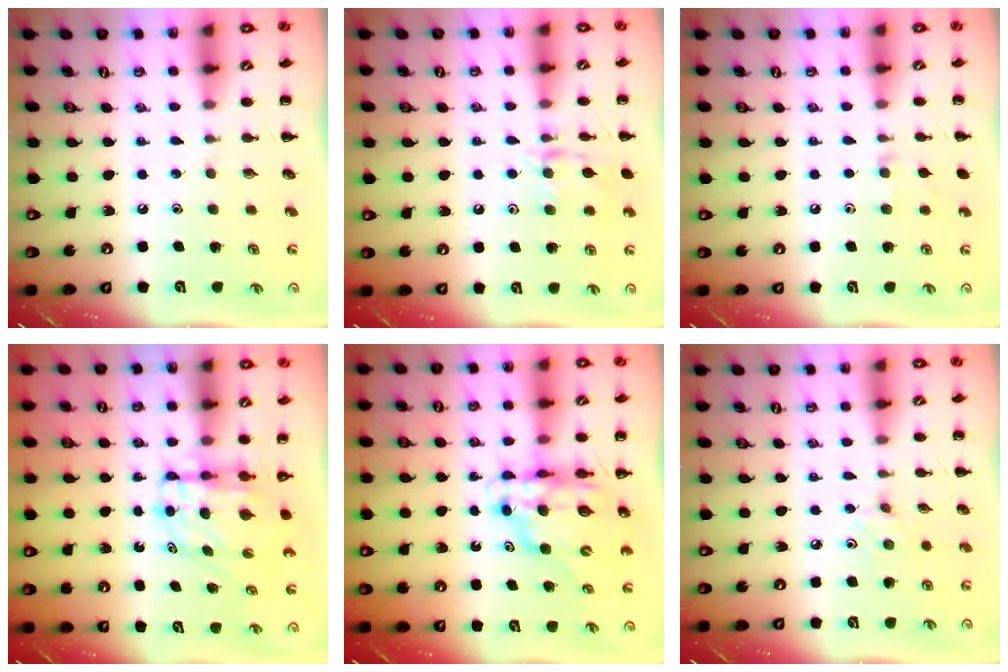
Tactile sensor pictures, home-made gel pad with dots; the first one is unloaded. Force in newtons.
{"total": 10.7, "press": 10.7, "slide": 0.6}
{"total": 5.9, "press": 5.6, "slide": 1.8}
{"total": 6.7, "press": 6.6, "slide": 0.9}
{"total": 12.6, "press": 12.1, "slide": 3.4}
{"total": 3.2, "press": 2.9, "slide": 1.2}